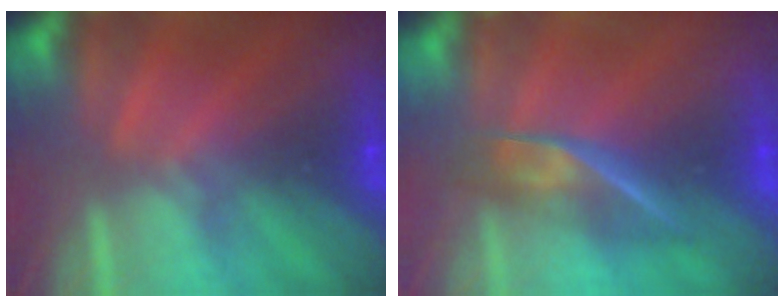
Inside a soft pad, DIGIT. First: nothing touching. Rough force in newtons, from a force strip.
{"total": 2.4}